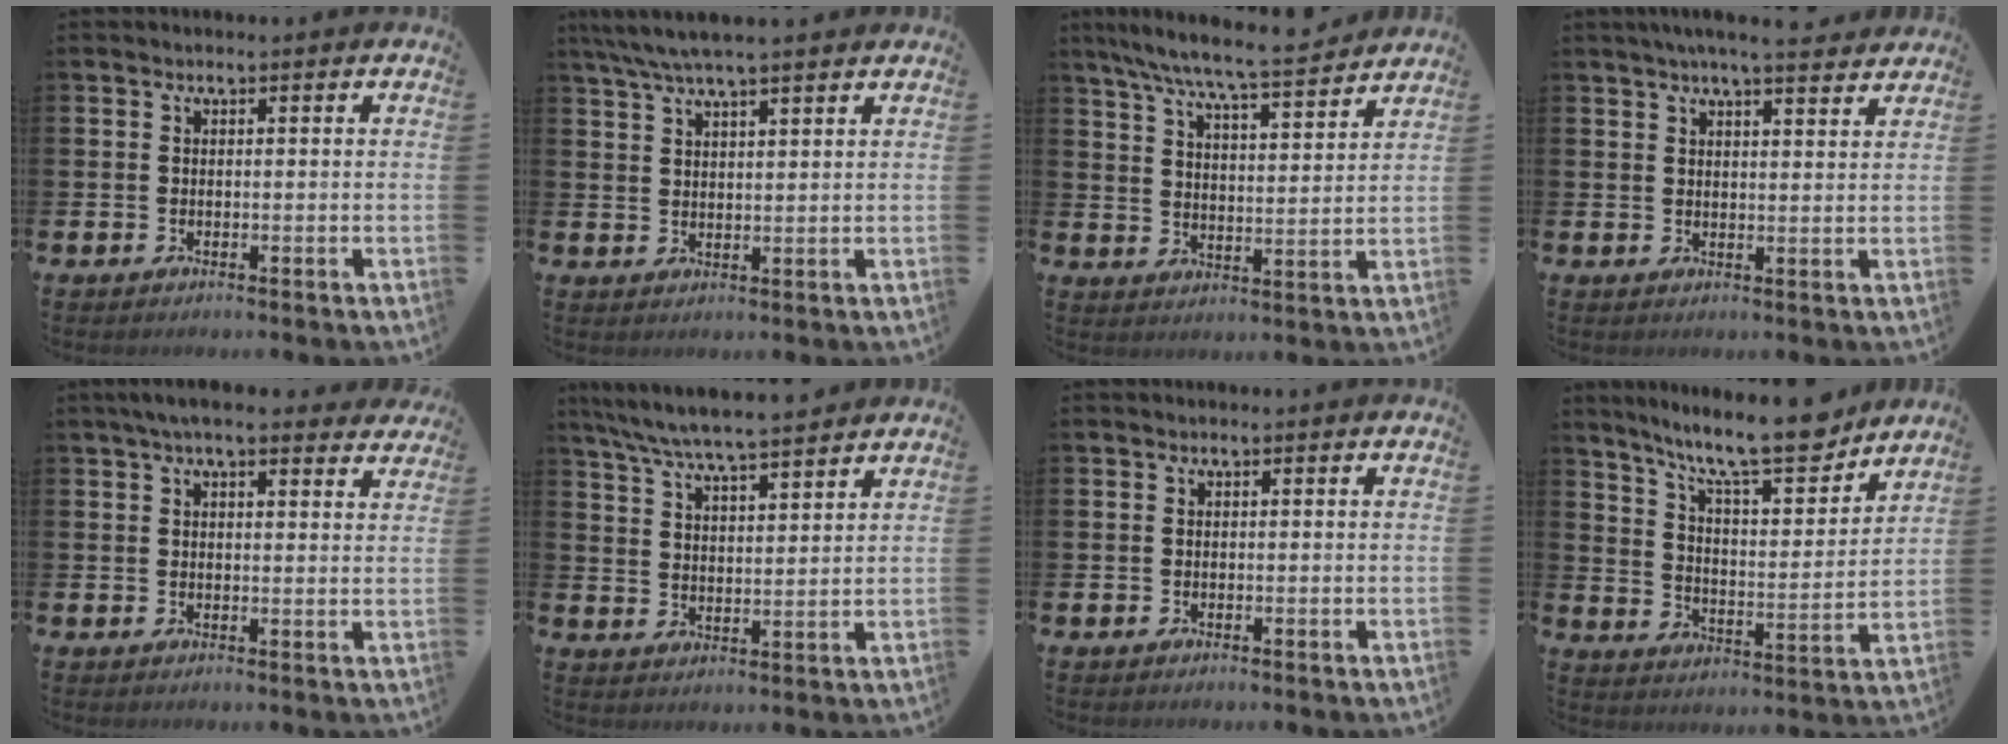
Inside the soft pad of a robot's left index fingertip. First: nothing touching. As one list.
[{"total": 5.3, "force": [4.6, 0.4, 2.5], "torque": [-0.059, -0.011, 0.083]}, {"total": 8.2, "force": [7.7, 0.1, 2.9], "torque": [-0.079, -0.052, 0.134]}, {"total": 4.9, "force": [4.6, 0.0, 1.7], "torque": [-0.034, -0.019, 0.081]}, {"total": 4.8, "force": [4.2, 1.1, 2.2], "torque": [-0.050, -0.008, 0.076]}, {"total": 6.9, "force": [6.6, 0.2, 2.1], "torque": [-0.068, -0.036, 0.118]}, {"total": 0.0}, {"total": 12.6, "force": [10.8, 2.3, 6.0], "torque": [-0.124, -0.069, 0.183]}]